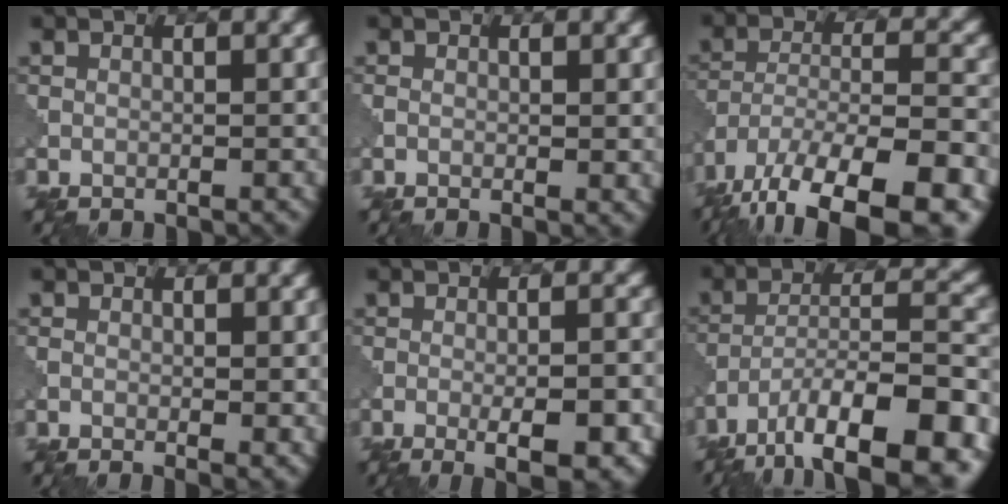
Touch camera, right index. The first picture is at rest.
{"total": 1.5, "force": [0.0, 0.5, 1.4], "torque": [-0.020, 0.002, 0.004]}
{"total": 15.1, "force": [-11.2, 5.0, 8.8], "torque": [-0.178, -0.034, -0.164]}
{"total": 2.6, "force": [-0.1, 0.9, 2.5], "torque": [-0.033, -0.005, 0.005]}
{"total": 5.6, "force": [-2.1, 1.5, 5.0], "torque": [-0.059, -0.002, -0.024]}
{"total": 12.3, "force": [-8.7, 3.2, 8.1], "torque": [-0.135, 0.007, -0.146]}